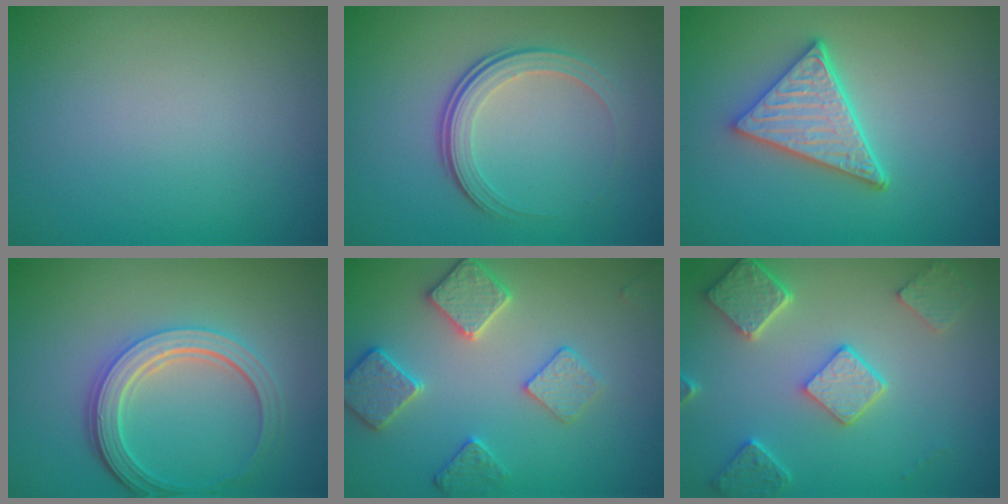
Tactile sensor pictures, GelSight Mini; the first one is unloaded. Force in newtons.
{"total": 4.0, "press": 2.6, "slide": 3.0}
{"total": 4.6, "press": 3.7, "slide": 2.8}
{"total": 4.8, "press": 3.7, "slide": 3.1}
{"total": 3.5, "press": 3.5, "slide": 0.2}
{"total": 4.9, "press": 4.0, "slide": 3.0}